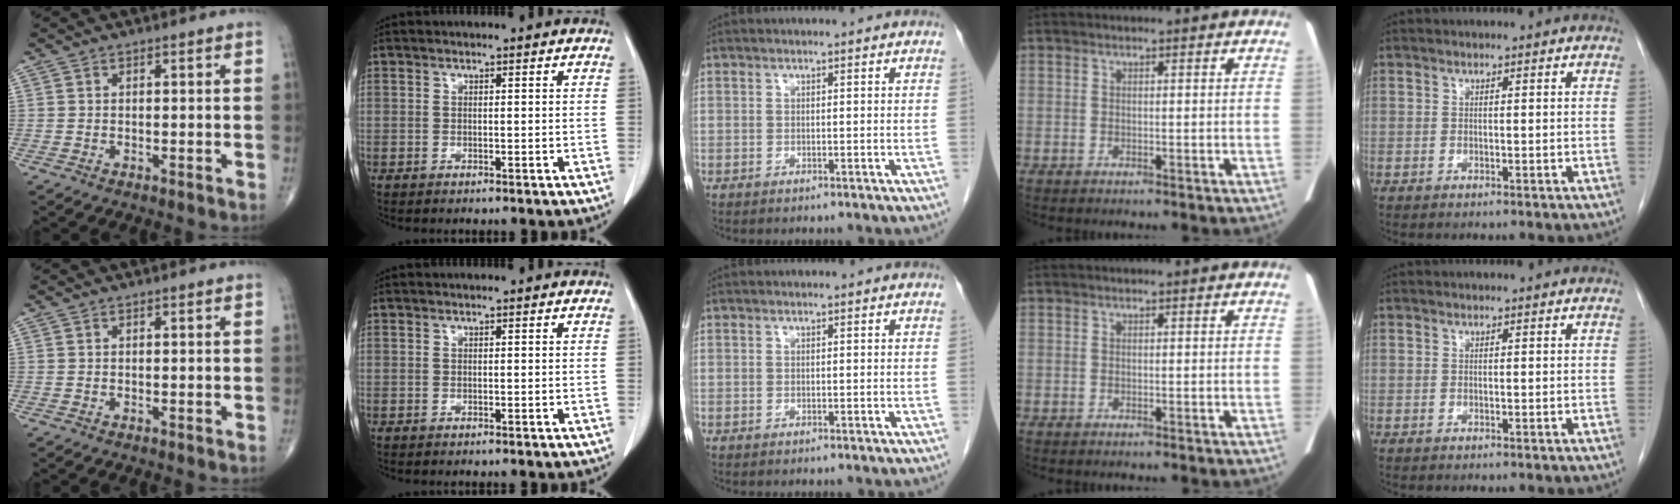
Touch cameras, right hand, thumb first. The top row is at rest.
{}